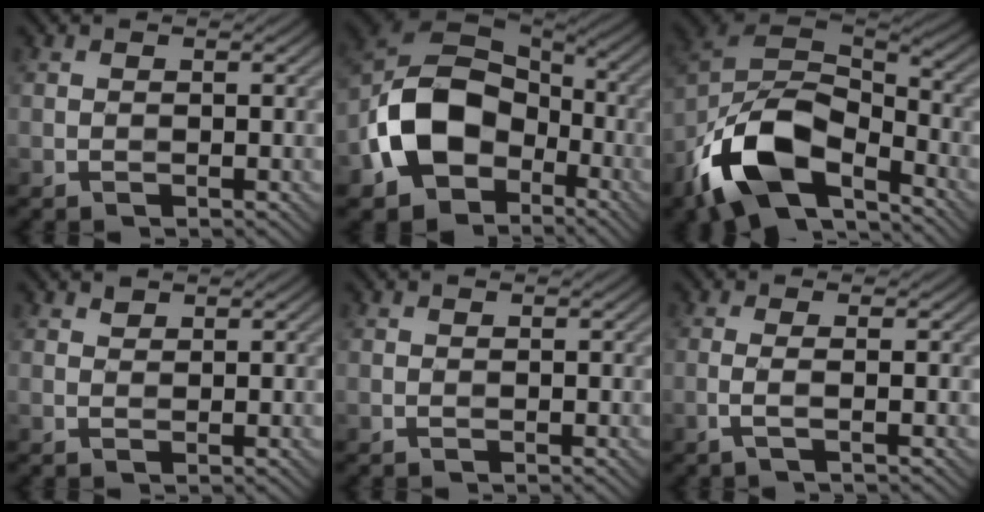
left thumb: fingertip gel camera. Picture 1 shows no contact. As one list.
[{"total": 13.6, "force": [-4.7, 10.0, 7.9], "torque": [-0.172, -0.020, -0.098]}, {"total": 15.5, "force": [-9.0, 7.8, 10.0], "torque": [-0.229, -0.030, -0.173]}, {"total": 0.8, "force": [0.7, 0.3, 0.2], "torque": [-0.006, -0.001, 0.016]}, {"total": 0.0}, {"total": 2.0, "force": [-0.3, 0.3, 2.0], "torque": [-0.034, 0.005, -0.018]}]